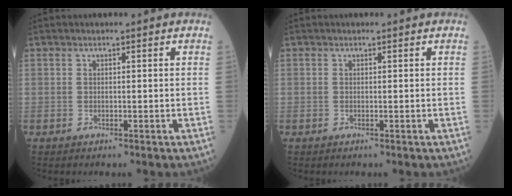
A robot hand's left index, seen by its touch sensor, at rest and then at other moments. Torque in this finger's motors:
{"motor_torque": [0.02, 0.02, 0.00, 0.00]}